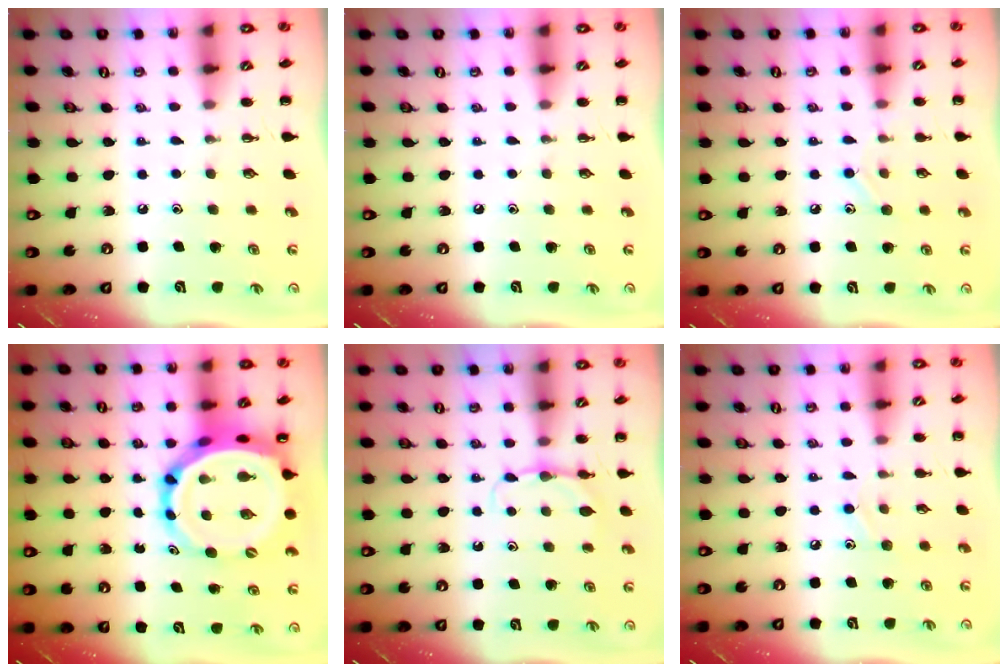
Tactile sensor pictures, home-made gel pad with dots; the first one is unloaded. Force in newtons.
{"total": 0.0}
{"total": 9.0, "press": 8.7, "slide": 2.6}
{"total": 11.3, "press": 10.9, "slide": 2.7}
{"total": 4.6, "press": 4.3, "slide": 1.5}
{"total": 6.2, "press": 5.9, "slide": 1.9}